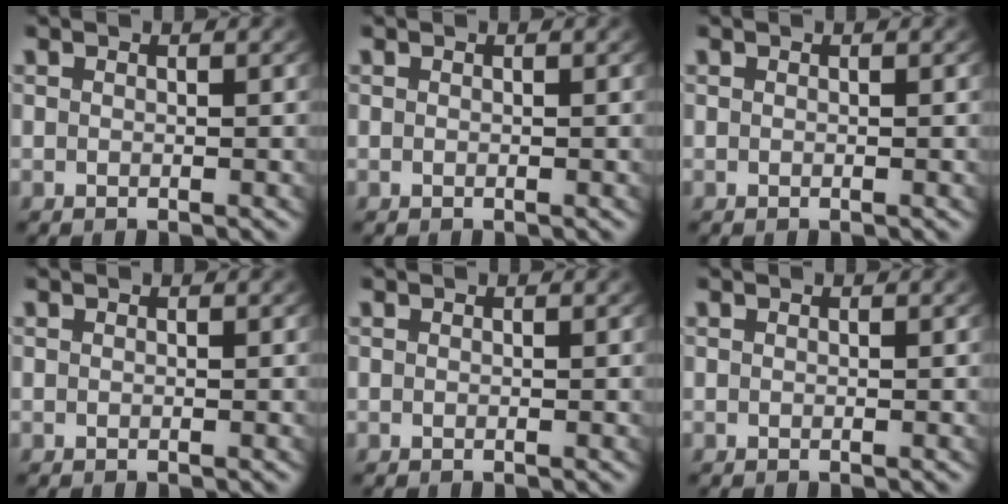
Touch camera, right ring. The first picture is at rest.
{"total": 0.0}
{"total": 0.0}
{"total": 0.0}
{"total": 0.0}
{"total": 0.0}